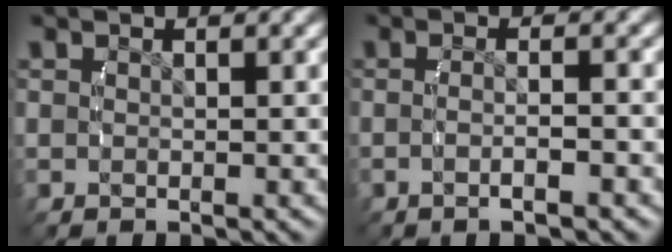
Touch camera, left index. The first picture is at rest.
{"total": 2.3, "force": [-1.1, -0.5, 2.0], "torque": [-0.035, 0.002, -0.016]}